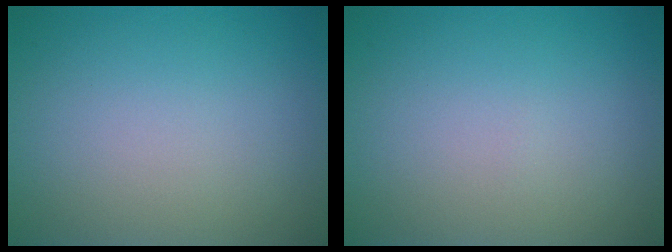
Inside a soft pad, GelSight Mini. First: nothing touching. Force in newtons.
{"total": 0.0}